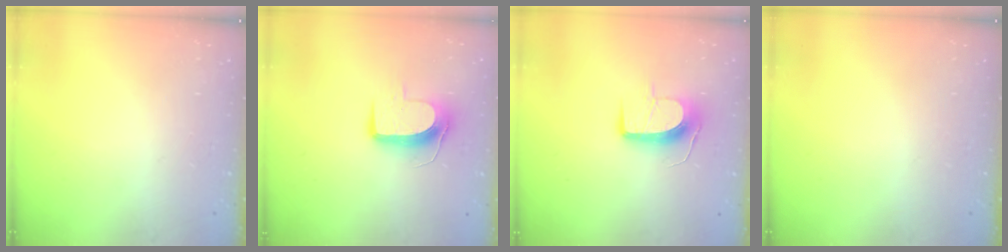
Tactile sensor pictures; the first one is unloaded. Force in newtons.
{"total": 9.4, "press": 9.4, "slide": 0.3}
{"total": 10.2, "press": 10.2, "slide": 0.0}
{"total": 0.0}